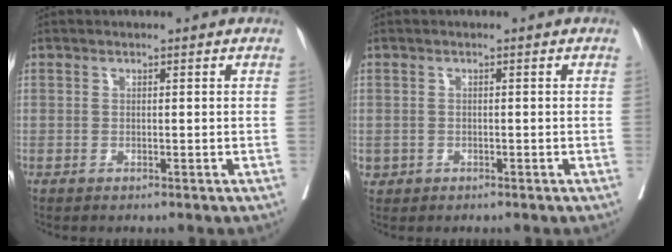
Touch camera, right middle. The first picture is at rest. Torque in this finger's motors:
{"motor_torque": [0.83, -0.82, 0.02, 0.01]}